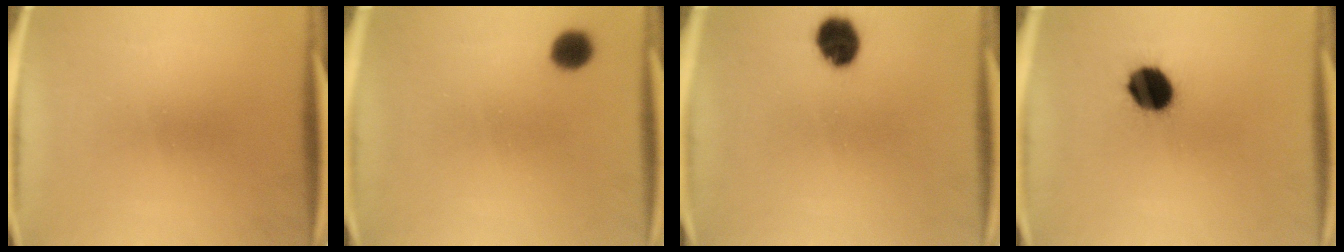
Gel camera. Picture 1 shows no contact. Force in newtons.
{"total": 4.1}
{"total": 7.5}
{"total": 10.8}